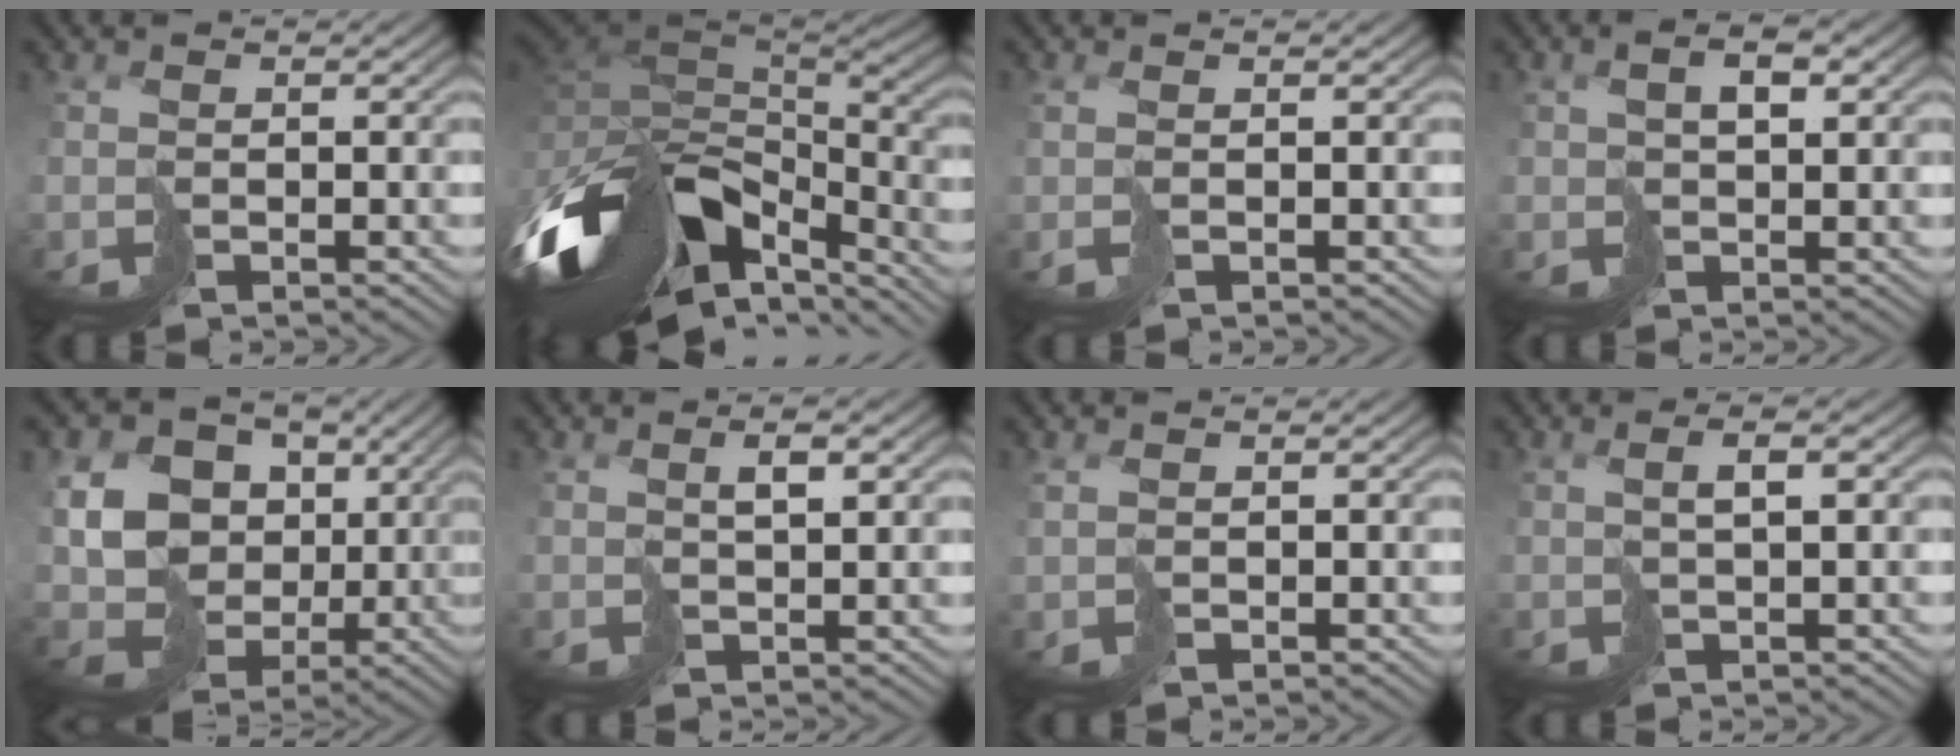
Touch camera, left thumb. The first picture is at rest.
{"total": 16.2, "force": [-5.3, 9.6, 12.0], "torque": [-0.286, -0.016, -0.079]}
{"total": 1.6, "force": [0.2, 0.4, 1.5], "torque": [-0.030, 0.001, 0.001]}
{"total": 3.1, "force": [1.2, 1.4, 2.5], "torque": [-0.051, 0.004, 0.023]}
{"total": 14.0, "force": [2.4, 11.8, 7.1], "torque": [-0.201, 0.005, 0.053]}
{"total": 2.6, "force": [1.6, 0.5, 2.0], "torque": [-0.033, 0.006, 0.034]}
{"total": 0.9, "force": [0.9, 0.2, -0.1], "torque": [-0.002, 0.001, 0.022]}
{"total": 2.8, "force": [1.1, 0.6, 2.5], "torque": [-0.040, 0.013, 0.020]}